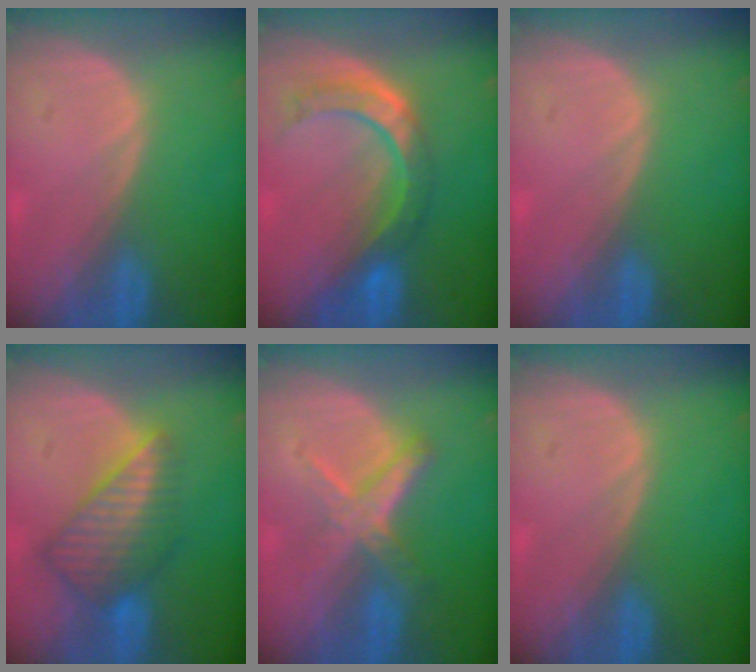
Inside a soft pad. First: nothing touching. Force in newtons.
{"total": 8.2, "press": 7.2, "slide": 3.8}
{"total": 0.0}
{"total": 8.1, "press": 7.2, "slide": 3.8}
{"total": 5.9, "press": 5.4, "slide": 2.2}
{"total": 0.0}